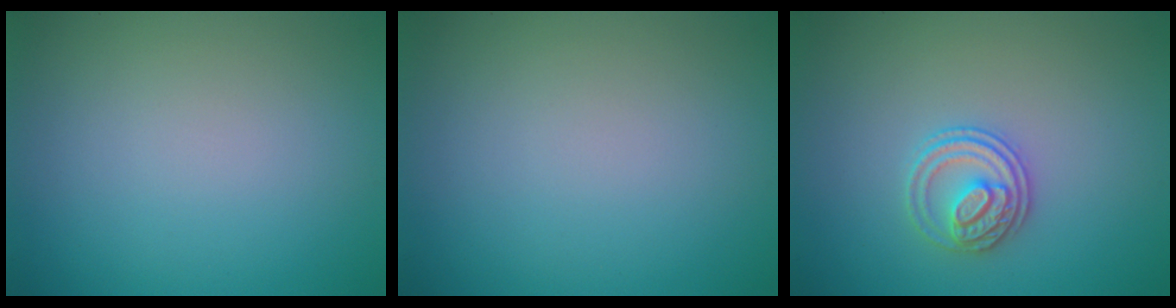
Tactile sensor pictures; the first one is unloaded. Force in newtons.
{"total": 0.0}
{"total": 2.7, "press": 2.6, "slide": 0.7}